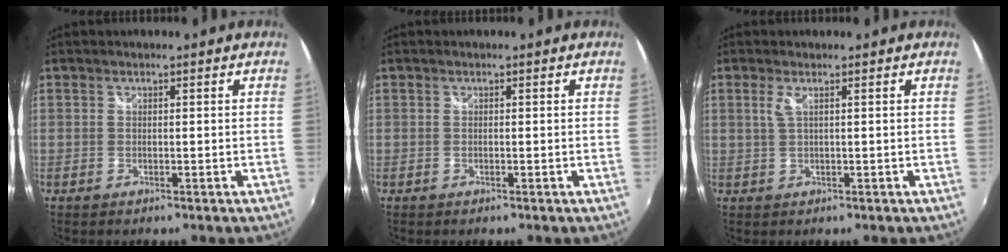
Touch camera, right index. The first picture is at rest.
{"total": 0.0}
{"total": 1.6, "force": [0.5, -0.1, 1.5], "torque": [-0.029, 0.001, 0.009]}